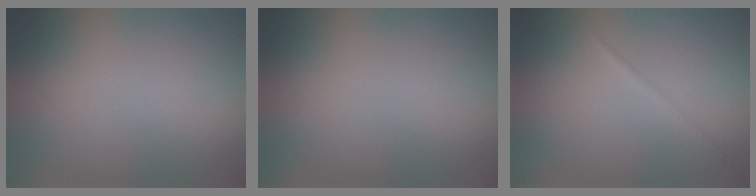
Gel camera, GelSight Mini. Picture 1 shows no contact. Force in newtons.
{"total": 0.0}
{"total": 0.7, "press": 0.7, "slide": 0.1}